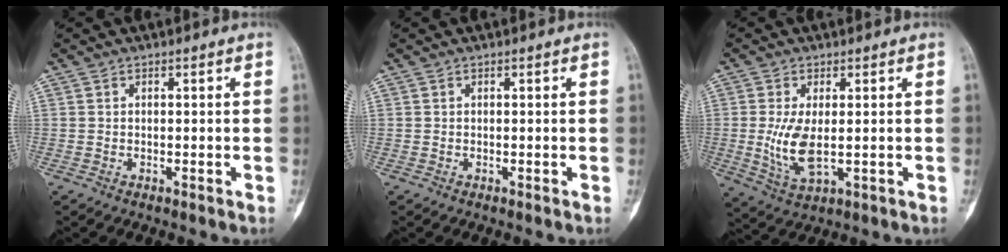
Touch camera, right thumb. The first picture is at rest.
{"total": 0.0}
{"total": 7.5, "force": [-0.1, 3.3, 6.8], "torque": [-0.144, -0.015, 0.010]}